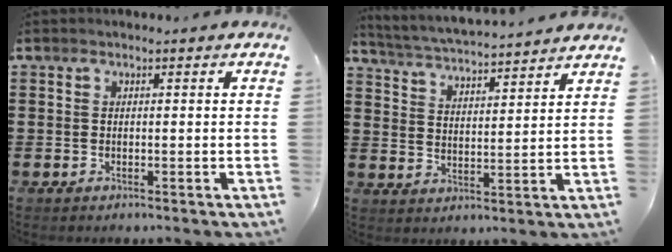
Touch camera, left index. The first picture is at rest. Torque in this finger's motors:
{"motor_torque": [1.08, -1.06, 0.22, 0.11]}